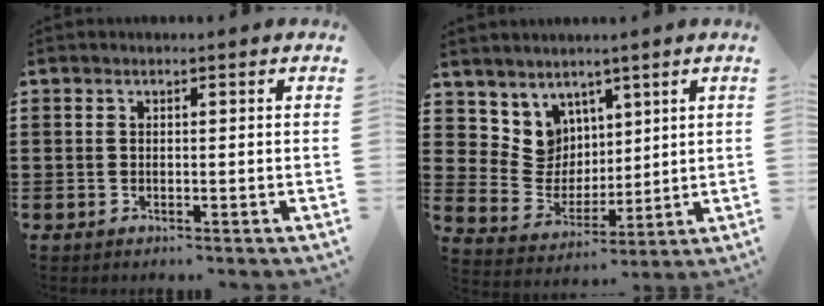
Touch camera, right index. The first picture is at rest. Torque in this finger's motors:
{"motor_torque": [0.11, 0.05, 0.14, 0.01]}